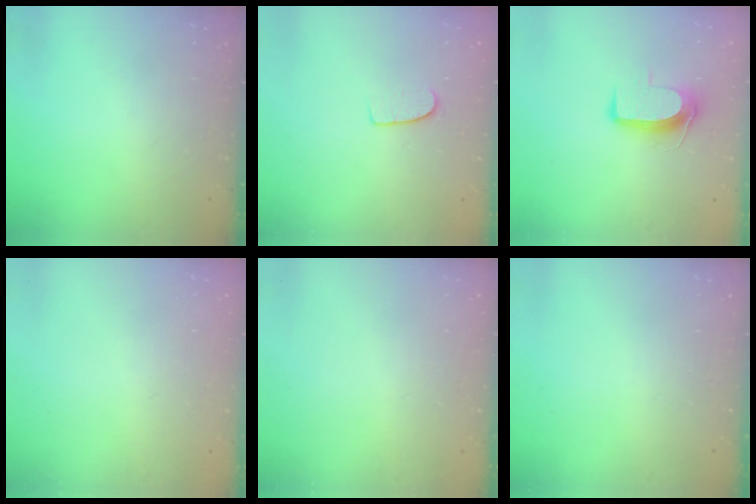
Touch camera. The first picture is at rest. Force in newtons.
{"total": 7.0, "press": 7.0, "slide": 0.4}
{"total": 9.1, "press": 9.0, "slide": 1.1}
{"total": 0.0}
{"total": 0.0}
{"total": 0.0}